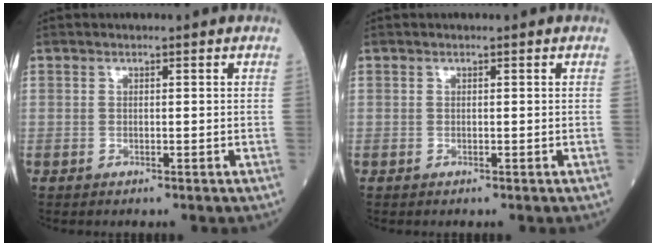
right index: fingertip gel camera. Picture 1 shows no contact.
{"total": 0.0}